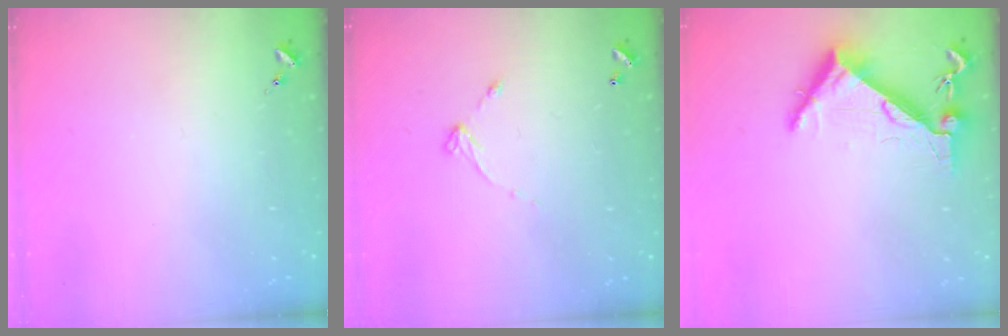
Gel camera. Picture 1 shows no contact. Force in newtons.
{"total": 5.4, "press": 5.4, "slide": 0.3}
{"total": 6.4, "press": 6.4, "slide": 0.5}